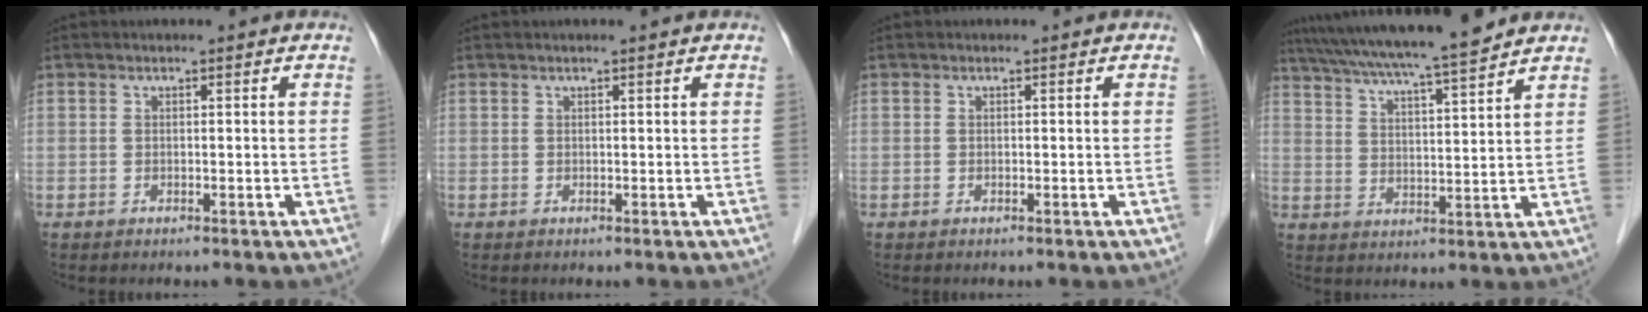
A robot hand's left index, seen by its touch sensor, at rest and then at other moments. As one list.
[{"total": 0.8, "force": [0.6, -0.1, 0.5], "torque": [-0.007, 0.007, 0.012]}, {"total": 0.0}, {"total": 15.5, "force": [13.6, -0.1, 7.6], "torque": [-0.137, 0.019, 0.208]}]